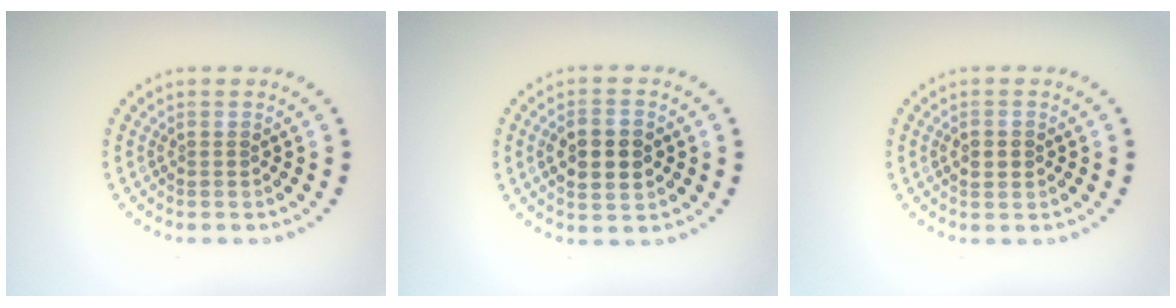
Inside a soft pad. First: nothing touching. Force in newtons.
{"total": 4.5, "press": 4.5, "slide": 0.2}
{"total": 2.2, "press": 2.2, "slide": 0.1}